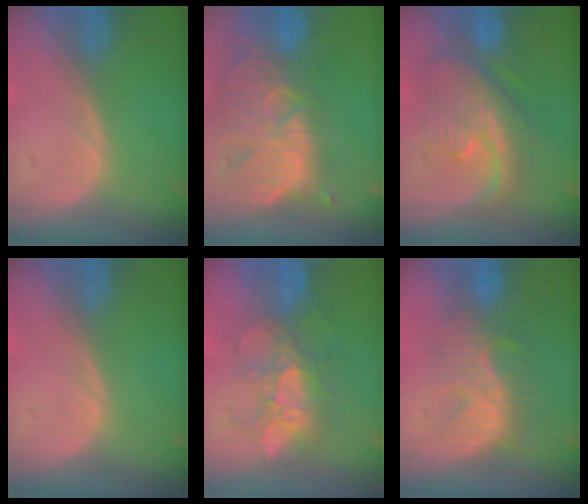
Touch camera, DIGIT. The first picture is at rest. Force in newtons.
{"total": 13.0, "press": 11.3, "slide": 6.5}
{"total": 9.4, "press": 9.4, "slide": 0.6}
{"total": 0.0}
{"total": 7.7, "press": 7.6, "slide": 1.4}
{"total": 8.0, "press": 7.9, "slide": 1.1}